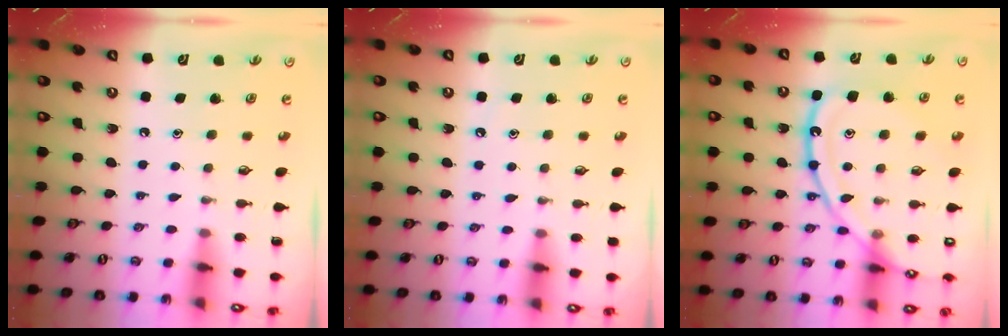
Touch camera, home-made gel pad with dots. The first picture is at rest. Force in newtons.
{"total": 4.5, "press": 4.4, "slide": 0.7}
{"total": 17.4, "press": 17.4, "slide": 1.5}